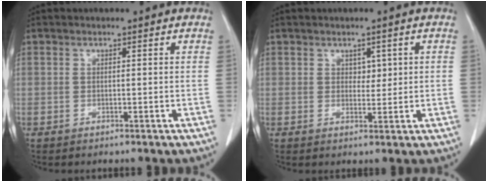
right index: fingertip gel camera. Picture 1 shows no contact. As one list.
[{"total": 2.0, "force": [0.6, 1.3, 1.4], "torque": [-0.013, -0.002, 0.011]}]